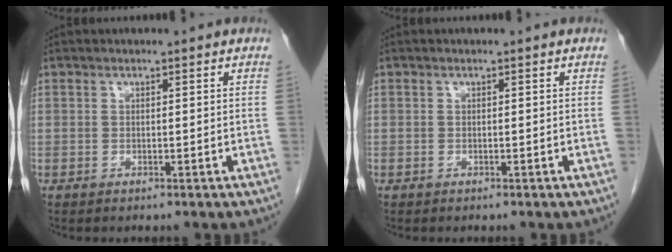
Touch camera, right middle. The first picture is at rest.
{"total": 0.0}